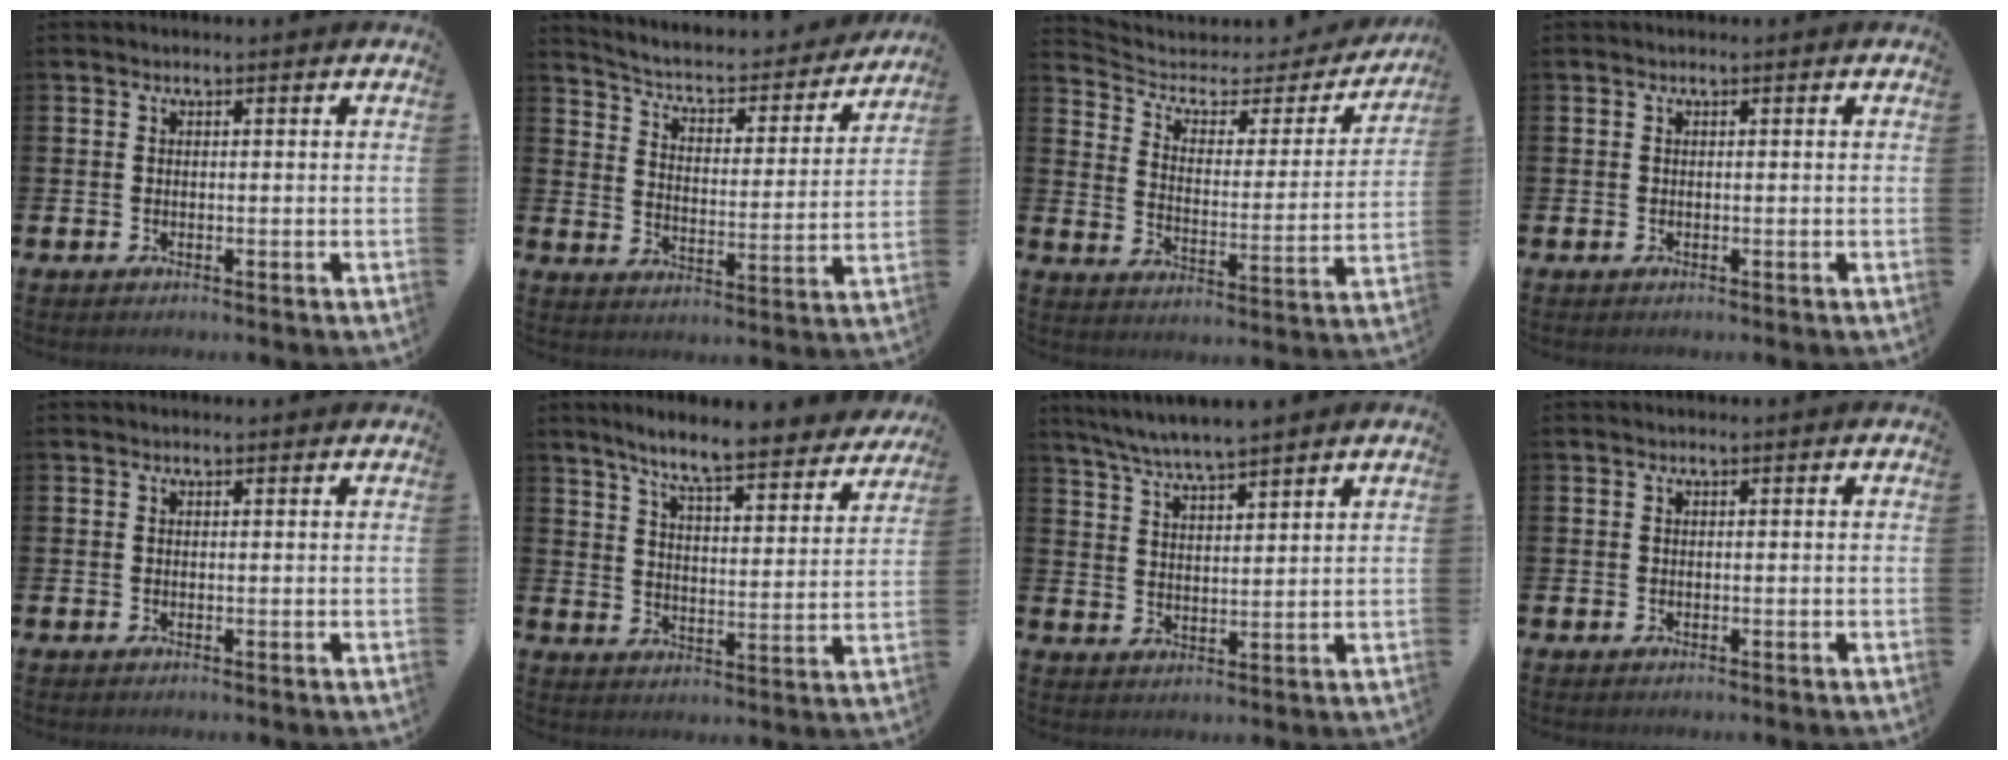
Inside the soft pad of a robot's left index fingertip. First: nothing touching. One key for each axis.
{"total": 5.0, "fx": 4.6, "fy": 1.5, "fz": 1.5, "tx": -0.058, "ty": -0.039, "tz": 0.069}
{"total": 5.2, "fx": 4.1, "fy": 2.7, "fz": 1.8, "tx": -0.063, "ty": -0.032, "tz": 0.061}
{"total": 0.0}
{"total": 0.0}
{"total": 8.1, "fx": 7.4, "fy": 0.5, "fz": 3.3, "tx": -0.078, "ty": -0.050, "tz": 0.124}
{"total": 5.8, "fx": 5.6, "fy": -0.2, "fz": 1.4, "tx": -0.049, "ty": -0.025, "tz": 0.101}
{"total": 0.0}